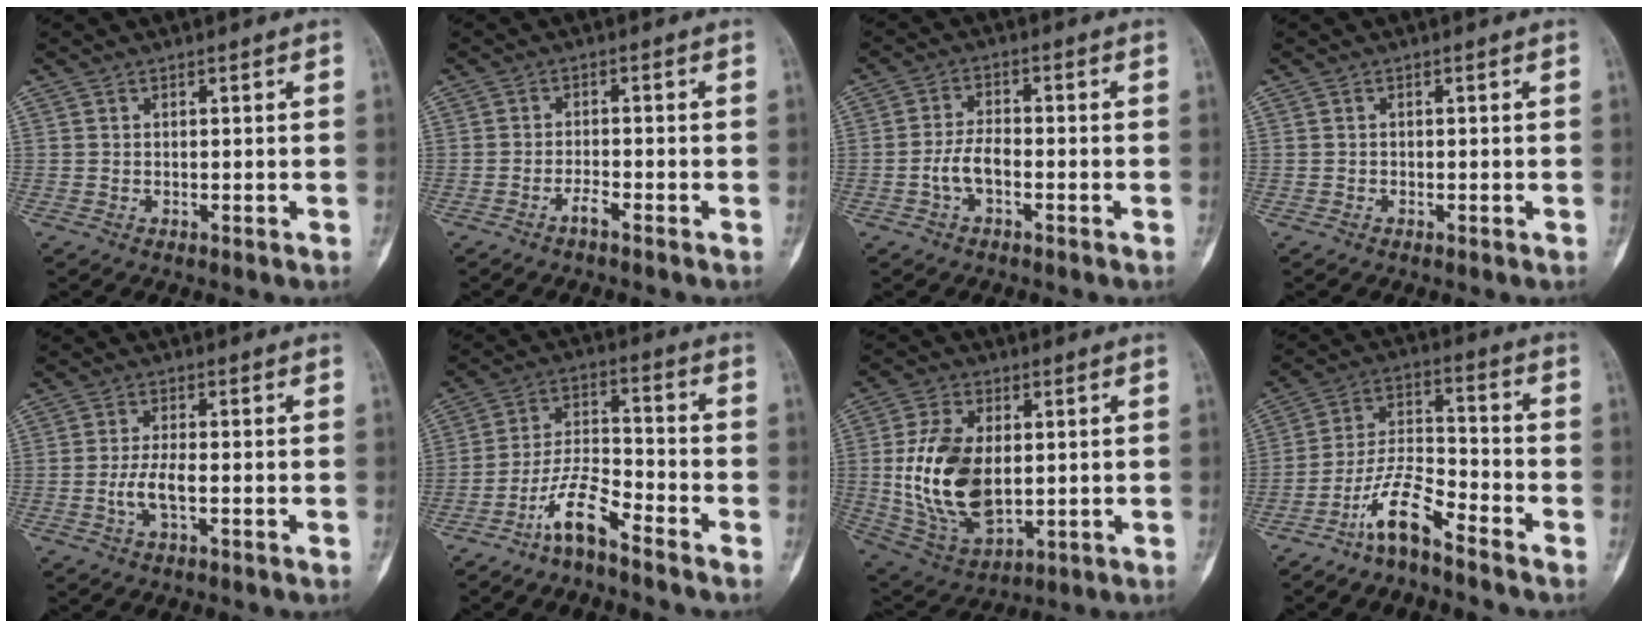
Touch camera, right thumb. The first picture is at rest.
{"total": 1.9, "force": [-1.5, 0.2, 1.2], "torque": [-0.025, 0.010, -0.029]}
{"total": 4.4, "force": [-1.7, 2.1, 3.5], "torque": [-0.069, 0.021, -0.036]}
{"total": 0.0}
{"total": 4.3, "force": [-1.2, 1.3, 3.9], "torque": [-0.086, 0.007, -0.024]}
{"total": 8.3, "force": [-6.2, 1.9, 5.2], "torque": [-0.103, 0.063, -0.124]}
{"total": 17.0, "force": [0.7, 10.2, 13.6], "torque": [-0.254, -0.009, 0.028]}
{"total": 9.3, "force": [-7.0, 2.2, 5.8], "torque": [-0.114, 0.071, -0.138]}